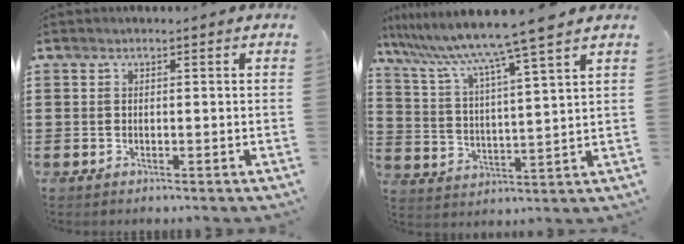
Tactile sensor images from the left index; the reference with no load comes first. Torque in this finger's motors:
{"motor_torque": [1.80, -0.34, 1.05, 0.21]}